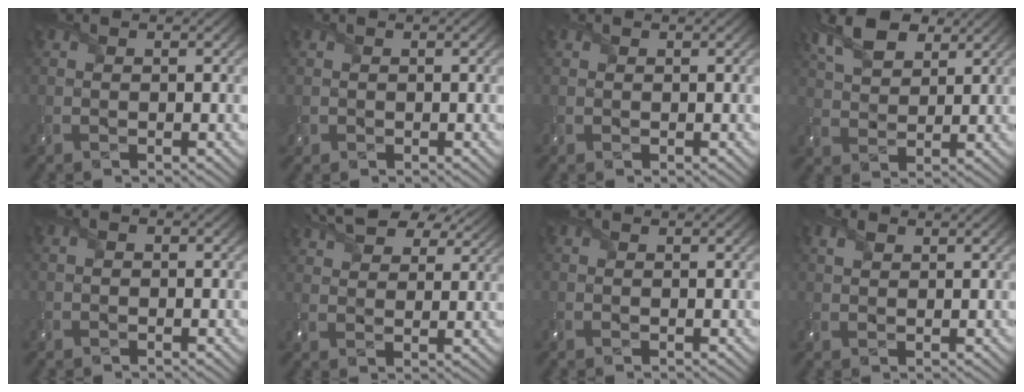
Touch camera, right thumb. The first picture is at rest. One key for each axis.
{"total": 1.2, "fx": 0.2, "fy": 1.2, "fz": 0.1, "tx": -0.007, "ty": -0.004, "tz": 0.002}
{"total": 0.8, "fx": 0.5, "fy": 0.5, "fz": 0.1, "tx": -0.004, "ty": 0.002, "tz": 0.012}
{"total": 8.1, "fx": 4.6, "fy": 4.5, "fz": 4.9, "tx": -0.124, "ty": 0.010, "tz": 0.090}
{"total": 0.8, "fx": -0.2, "fy": 0.6, "fz": 0.5, "tx": -0.012, "ty": -0.002, "tz": -0.008}
{"total": 10.9, "fx": 7.9, "fy": 4.7, "fz": 5.9, "tx": -0.139, "ty": 0.017, "tz": 0.120}
{"total": 0.0}
{"total": 1.6, "fx": 0.9, "fy": 0.9, "fz": 0.9, "tx": -0.023, "ty": 0.003, "tz": 0.017}